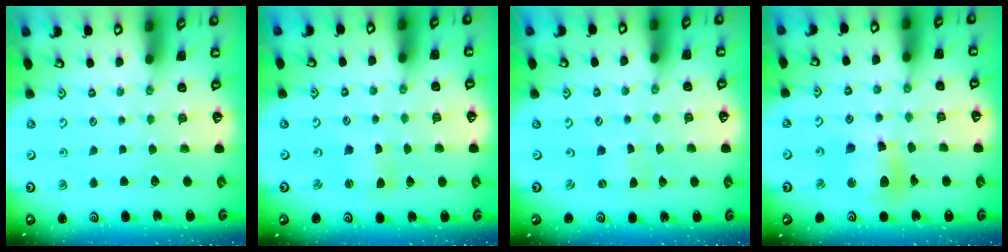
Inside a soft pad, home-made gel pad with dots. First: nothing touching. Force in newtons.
{"total": 1.7, "press": 1.6, "slide": 0.4}
{"total": 0.0}
{"total": 12.0, "press": 11.7, "slide": 2.6}